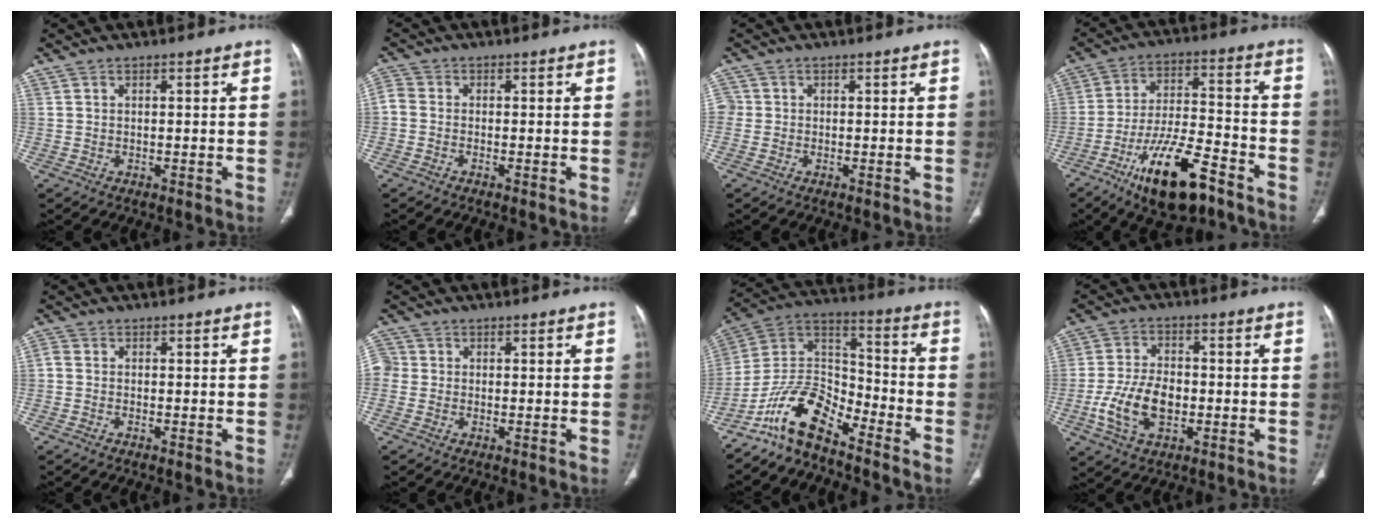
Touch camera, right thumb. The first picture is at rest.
{"total": 2.6, "force": [-1.1, 1.7, 1.6], "torque": [-0.043, 0.010, -0.032]}
{"total": 2.0, "force": [-0.4, 1.9, 0.5], "torque": [0.000, 0.005, -0.015]}
{"total": 17.0, "force": [-10.4, 5.9, 12.1], "torque": [-0.201, 0.062, -0.175]}
{"total": 1.4, "force": [-0.7, 0.8, 1.0], "torque": [-0.027, 0.002, -0.021]}
{"total": 3.7, "force": [-0.5, 3.3, 1.5], "torque": [-0.030, 0.008, -0.017]}
{"total": 12.8, "force": [-9.9, 4.8, 6.7], "torque": [-0.112, 0.095, -0.196]}
{"total": 10.6, "force": [-2.7, 6.4, 8.0], "torque": [-0.154, 0.013, -0.049]}